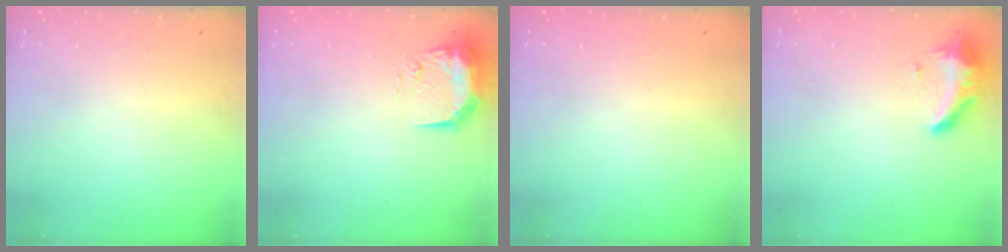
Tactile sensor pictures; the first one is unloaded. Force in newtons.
{"total": 13.0, "press": 10.7, "slide": 7.4}
{"total": 0.0}
{"total": 15.2, "press": 10.5, "slide": 11.0}